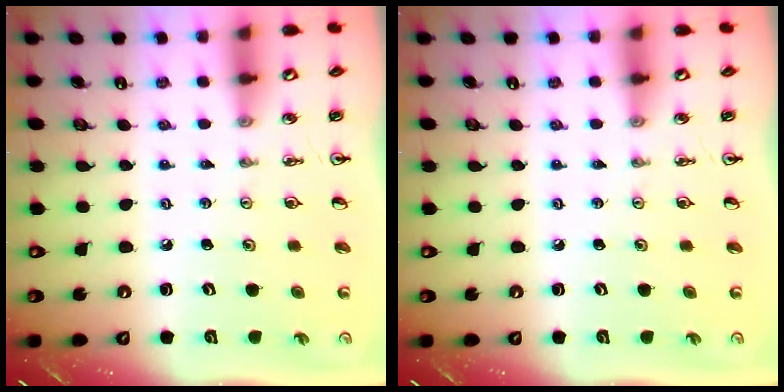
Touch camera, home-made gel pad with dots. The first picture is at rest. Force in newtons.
{"total": 0.0}